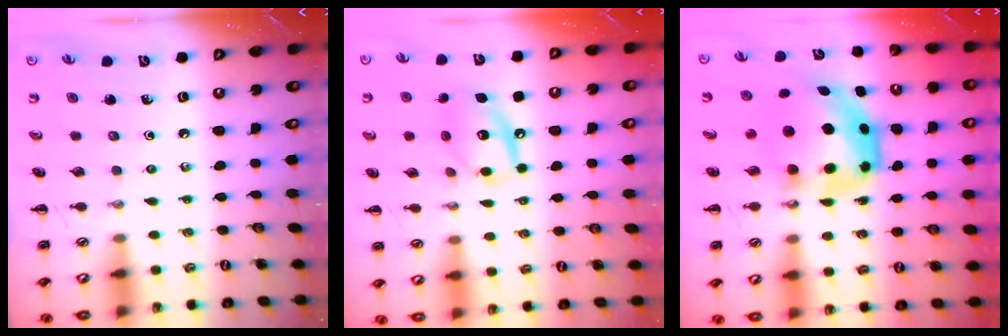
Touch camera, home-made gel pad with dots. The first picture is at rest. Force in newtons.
{"total": 13.4, "press": 13.2, "slide": 1.7}
{"total": 6.9, "press": 6.7, "slide": 1.6}